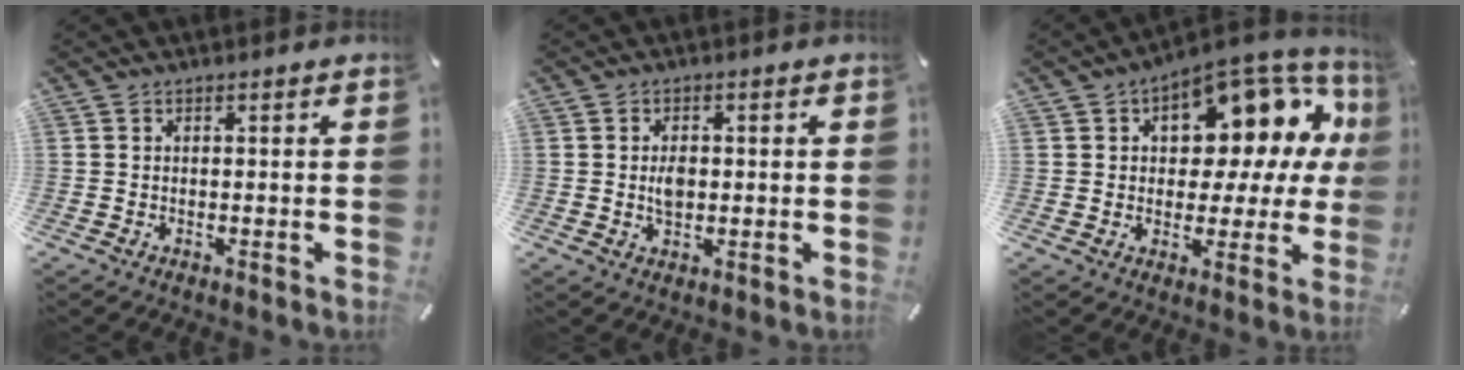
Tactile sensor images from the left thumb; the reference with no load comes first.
{"total": 3.4, "force": [0.1, 2.4, 2.5], "torque": [-0.043, -0.004, -0.005]}
{"total": 15.5, "force": [7.4, 9.1, 10.2], "torque": [-0.127, -0.065, 0.121]}